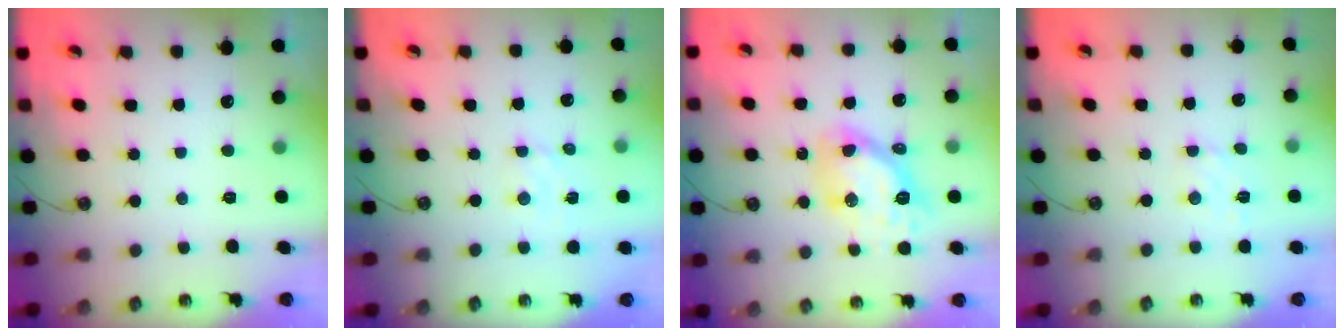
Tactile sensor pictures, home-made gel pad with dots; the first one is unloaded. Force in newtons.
{"total": 2.7, "press": 2.7, "slide": 0.4}
{"total": 12.8, "press": 12.7, "slide": 1.3}
{"total": 5.6, "press": 5.5, "slide": 0.6}